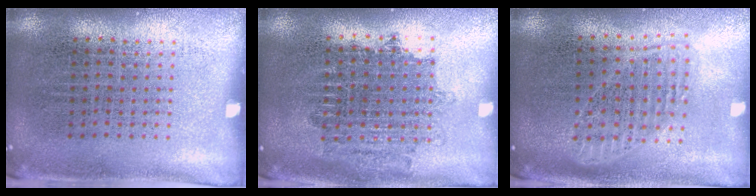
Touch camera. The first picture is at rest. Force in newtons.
{"total": 1.8, "press": 1.5, "slide": 1.0}
{"total": 1.7, "press": 1.5, "slide": 0.9}